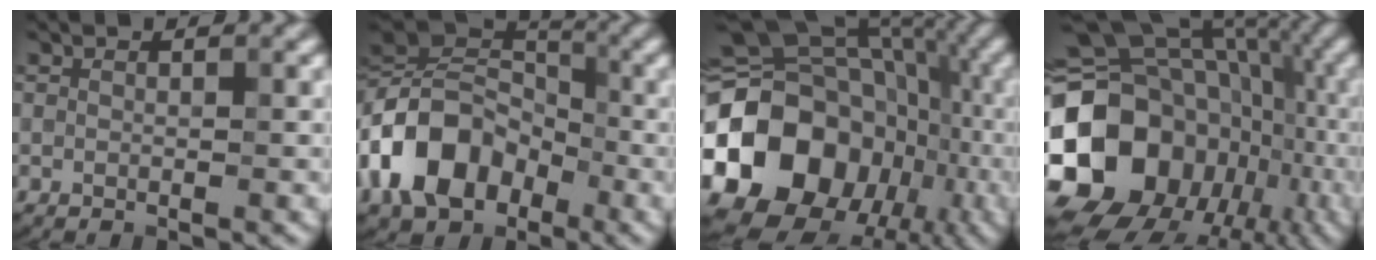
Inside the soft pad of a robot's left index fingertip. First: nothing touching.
{"total": 10.8, "force": [-3.9, 7.4, 6.9], "torque": [-0.140, 0.013, -0.088]}
{"total": 18.6, "force": [-4.1, 15.3, 9.7], "torque": [-0.206, -0.011, -0.072]}
{"total": 17.8, "force": [-3.7, 14.8, 9.3], "torque": [-0.200, 0.008, -0.062]}